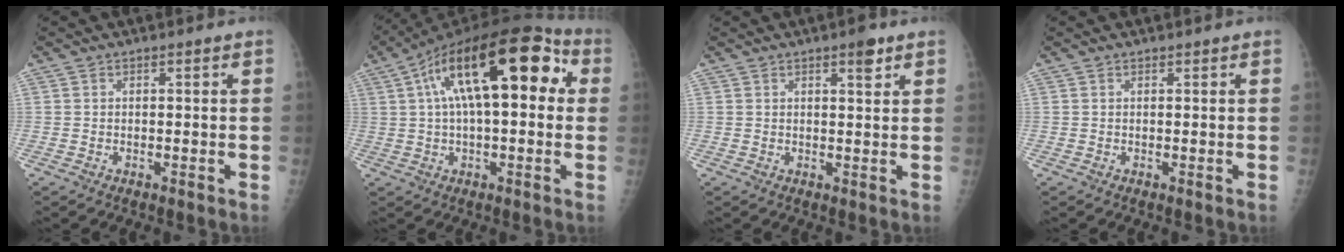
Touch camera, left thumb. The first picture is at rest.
{"total": 20.7, "force": [5.2, 9.1, 17.8], "torque": [-0.269, 0.046, 0.073]}
{"total": 2.8, "force": [1.8, 0.8, 2.0], "torque": [-0.022, -0.009, 0.023]}
{"total": 0.0}